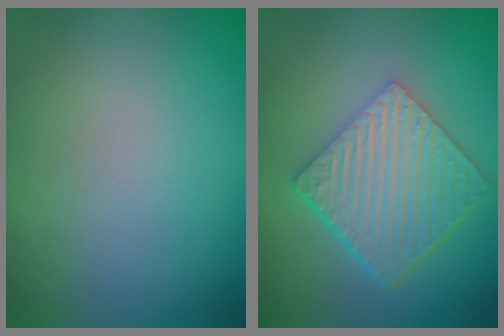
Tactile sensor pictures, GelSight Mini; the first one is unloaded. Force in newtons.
{"total": 6.4, "press": 4.4, "slide": 4.7}